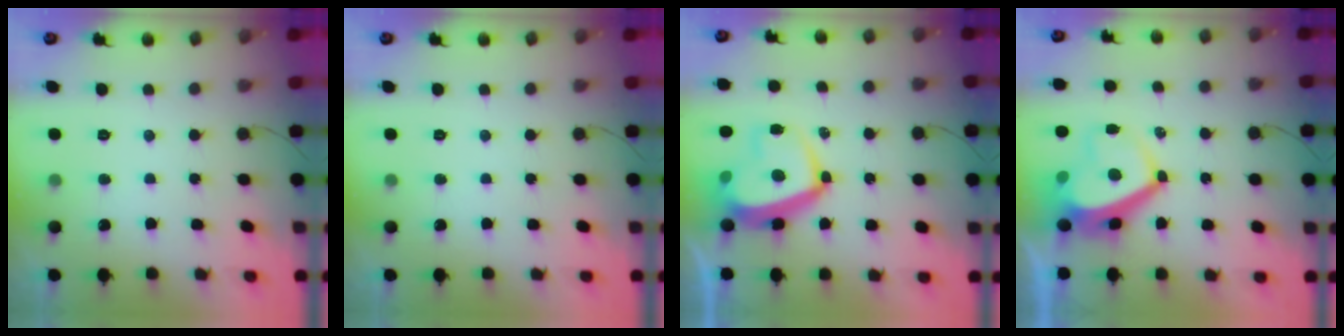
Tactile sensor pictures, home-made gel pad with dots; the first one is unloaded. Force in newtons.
{"total": 0.0}
{"total": 14.5, "press": 14.5, "slide": 1.1}
{"total": 9.3, "press": 9.3, "slide": 1.0}